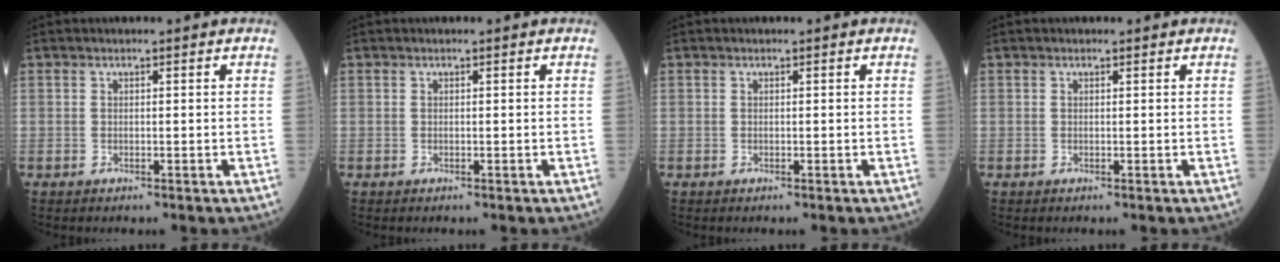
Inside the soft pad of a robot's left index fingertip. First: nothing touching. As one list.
[{"total": 0.0}, {"total": 0.0}, {"total": 0.0}]